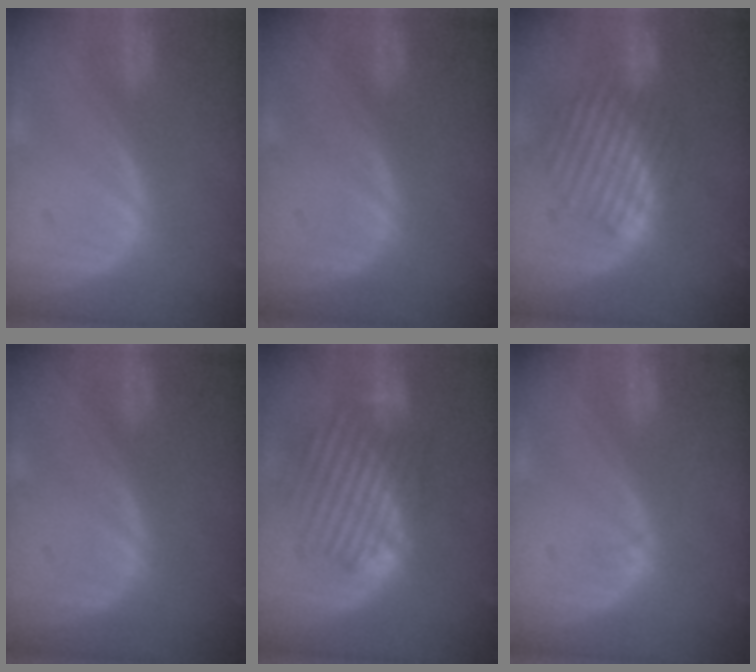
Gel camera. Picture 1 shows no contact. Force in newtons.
{"total": 0.0}
{"total": 6.8, "press": 6.7, "slide": 0.7}
{"total": 0.0}
{"total": 8.5, "press": 8.1, "slide": 2.6}
{"total": 0.5, "press": 0.5, "slide": 0.1}